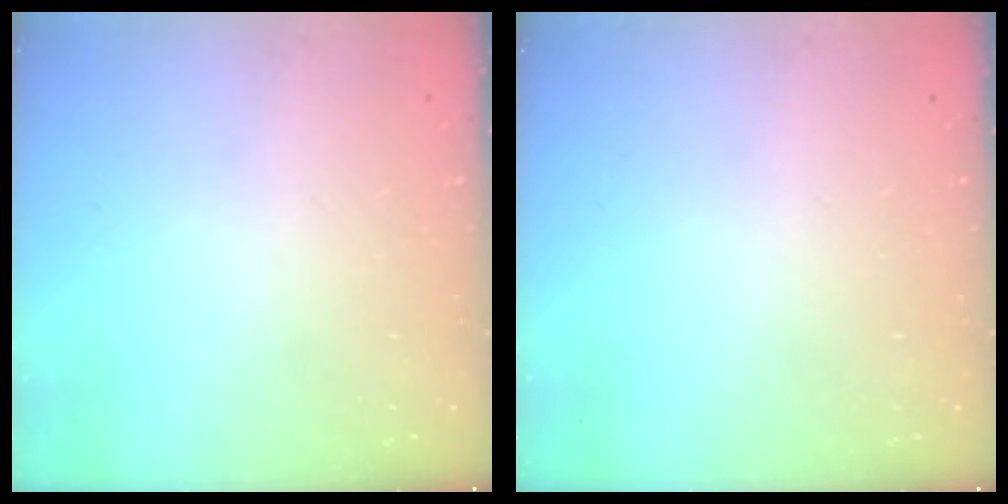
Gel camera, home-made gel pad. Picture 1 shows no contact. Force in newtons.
{"total": 0.0}